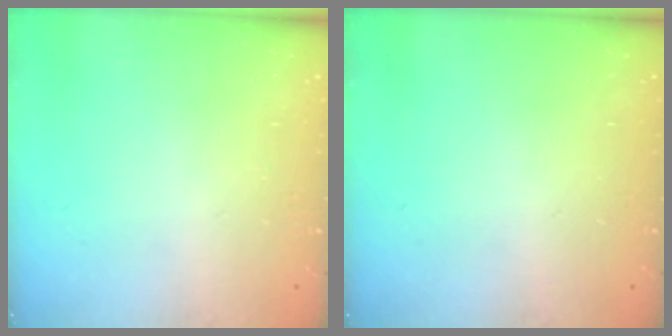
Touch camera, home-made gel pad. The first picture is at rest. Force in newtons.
{"total": 0.0}